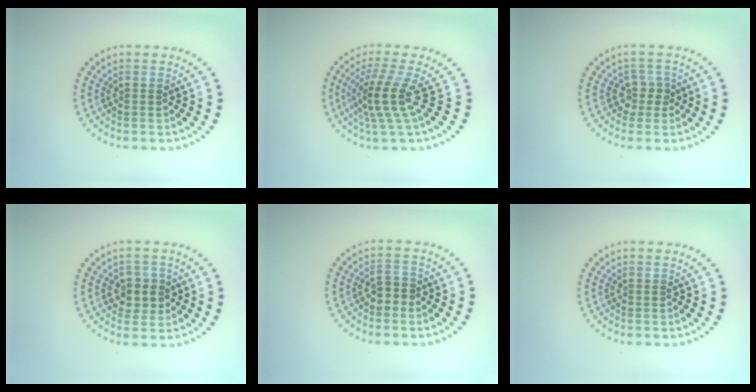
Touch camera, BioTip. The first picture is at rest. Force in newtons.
{"total": 3.8, "press": 2.7, "slide": 2.7}
{"total": 1.7, "press": 1.4, "slide": 1.0}
{"total": 2.8, "press": 2.6, "slide": 0.9}
{"total": 1.9, "press": 1.8, "slide": 0.6}
{"total": 0.0}